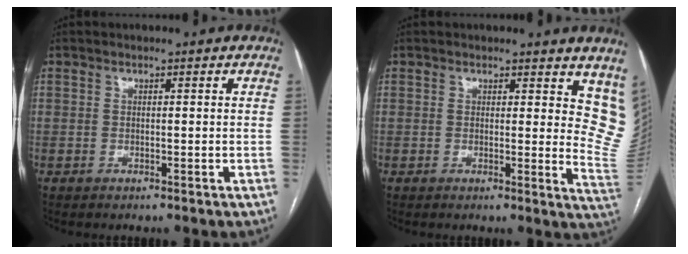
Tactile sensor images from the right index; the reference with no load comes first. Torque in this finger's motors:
{"motor_torque": [-0.02, 0.06, -0.06, -0.01]}